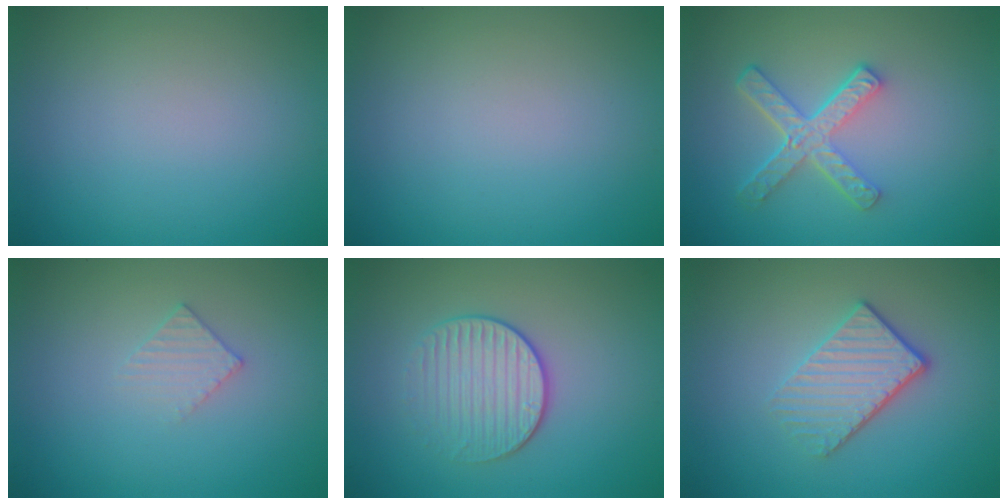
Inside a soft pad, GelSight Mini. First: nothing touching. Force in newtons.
{"total": 0.0}
{"total": 4.1, "press": 3.1, "slide": 2.8}
{"total": 1.4, "press": 1.4, "slide": 0.2}
{"total": 3.3, "press": 2.9, "slide": 1.5}
{"total": 3.8, "press": 3.1, "slide": 2.1}